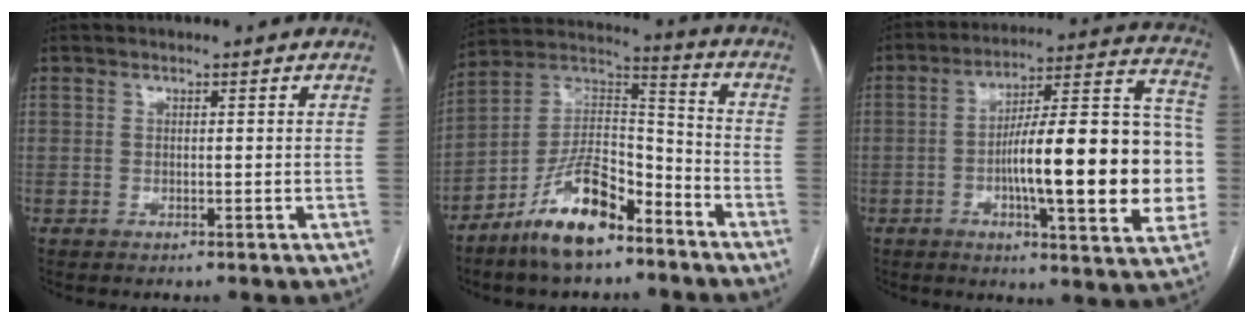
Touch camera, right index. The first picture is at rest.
{"total": 13.3, "force": [-8.8, 5.5, 8.4], "torque": [-0.153, 0.017, -0.158]}
{"total": 23.6, "force": [-3.3, 4.3, 23.0], "torque": [-0.279, 0.032, -0.043]}